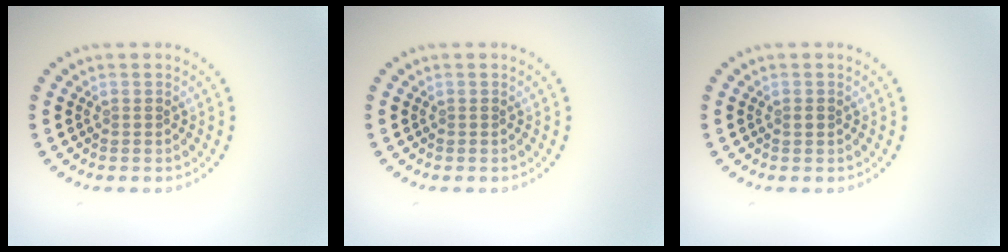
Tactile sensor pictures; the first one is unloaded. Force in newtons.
{"total": 0.0}
{"total": 0.6, "press": 0.6, "slide": 0.1}